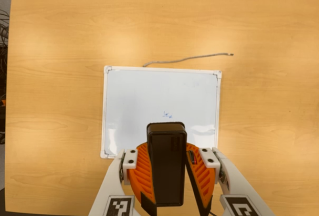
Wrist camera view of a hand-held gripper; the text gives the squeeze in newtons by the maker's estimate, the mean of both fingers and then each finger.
{"total": 10.9, "left": 10.4, "right": 11.3}